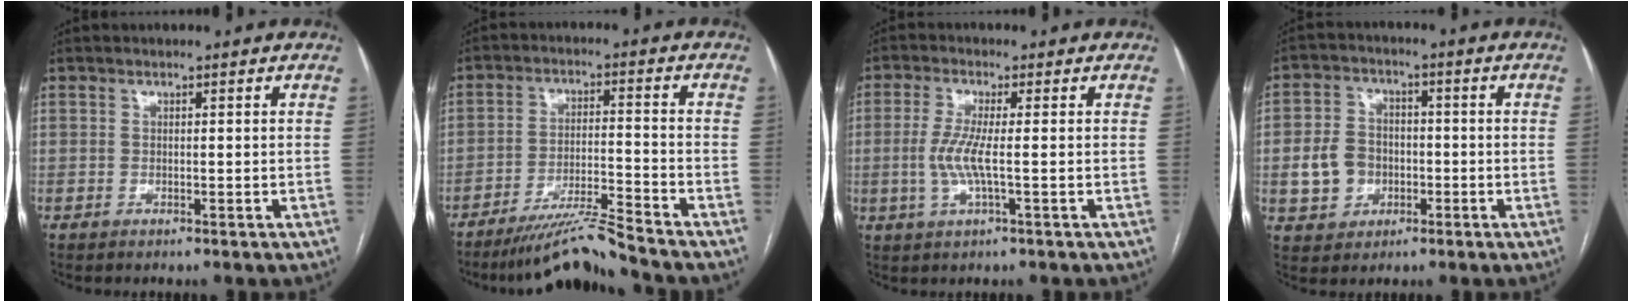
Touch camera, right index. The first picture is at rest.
{"total": 8.6, "force": [-7.9, -2.0, 2.7], "torque": [-0.041, -0.010, -0.143]}
{"total": 5.1, "force": [-0.5, 0.4, 5.1], "torque": [-0.116, -0.007, -0.014]}
{"total": 7.3, "force": [-1.5, 6.2, 3.5], "torque": [-0.081, 0.020, -0.019]}